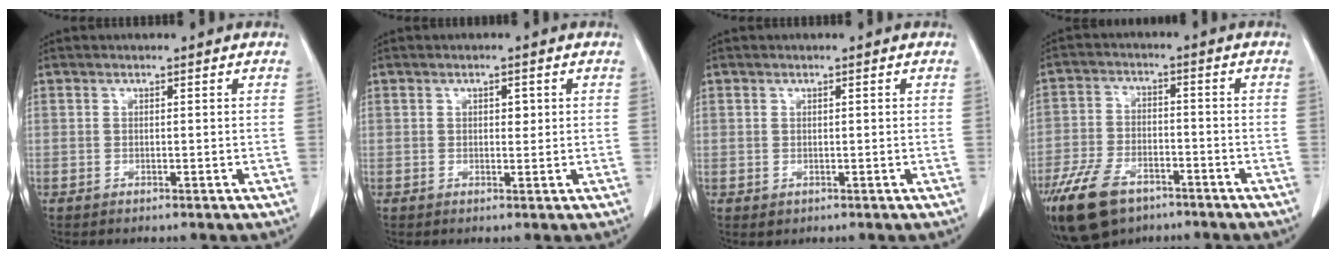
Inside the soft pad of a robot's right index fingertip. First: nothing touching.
{"total": 1.6, "force": [0.5, 0.9, 1.2], "torque": [-0.014, 0.000, 0.007]}
{"total": 1.0, "force": [0.2, 0.9, 0.0], "torque": [0.009, 0.001, 0.002]}
{"total": 13.0, "force": [-8.4, 7.1, 6.9], "torque": [-0.151, -0.007, -0.147]}